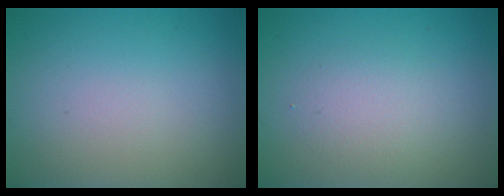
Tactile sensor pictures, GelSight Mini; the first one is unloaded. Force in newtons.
{"total": 2.1, "press": 2.1, "slide": 0.2}